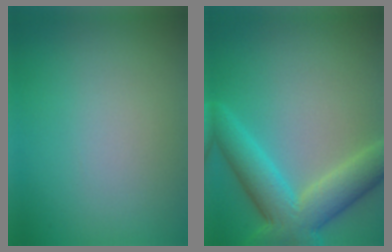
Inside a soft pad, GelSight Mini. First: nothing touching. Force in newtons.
{"total": 7.5, "press": 7.5, "slide": 0.5}